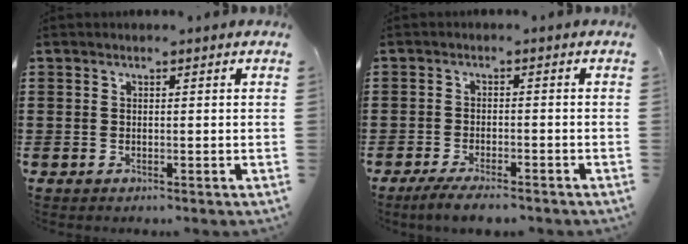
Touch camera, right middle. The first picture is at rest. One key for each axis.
{"total": 3.3, "fx": -2.9, "fy": 0.4, "fz": 1.4, "tx": -0.038, "ty": -0.004, "tz": -0.062}